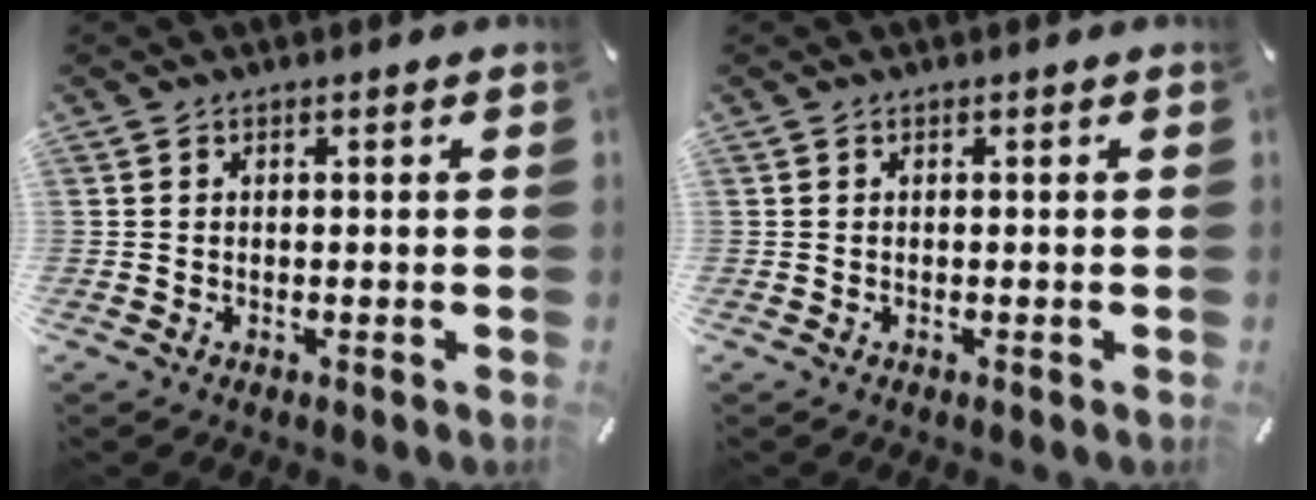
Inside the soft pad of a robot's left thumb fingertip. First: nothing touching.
{"total": 0.0}